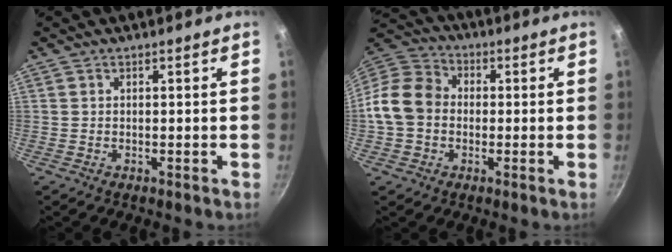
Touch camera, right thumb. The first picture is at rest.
{"total": 12.2, "force": [-0.9, 10.0, 6.8], "torque": [-0.098, 0.027, -0.038]}